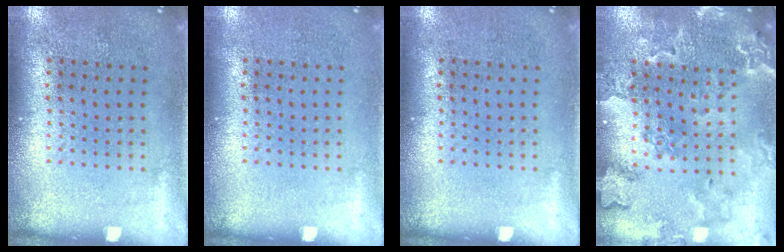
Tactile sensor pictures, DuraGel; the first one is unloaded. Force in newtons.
{"total": 0.0}
{"total": 0.0}
{"total": 1.8, "press": 1.8, "slide": 0.2}